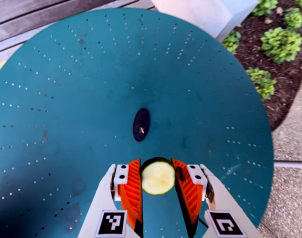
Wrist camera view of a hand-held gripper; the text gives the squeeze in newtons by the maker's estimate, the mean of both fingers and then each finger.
{"total": 13.1, "left": 13.1, "right": 13.1}